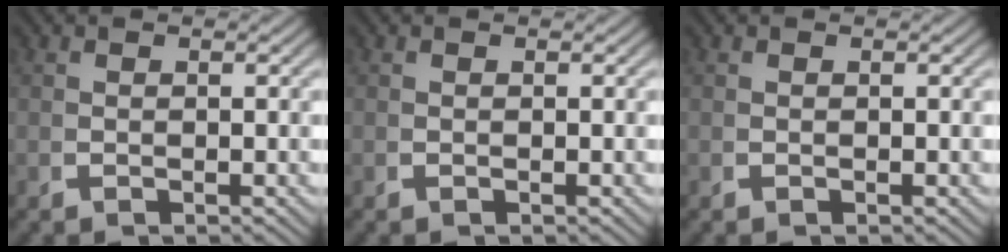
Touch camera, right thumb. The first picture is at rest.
{"total": 0.0}
{"total": 0.0}